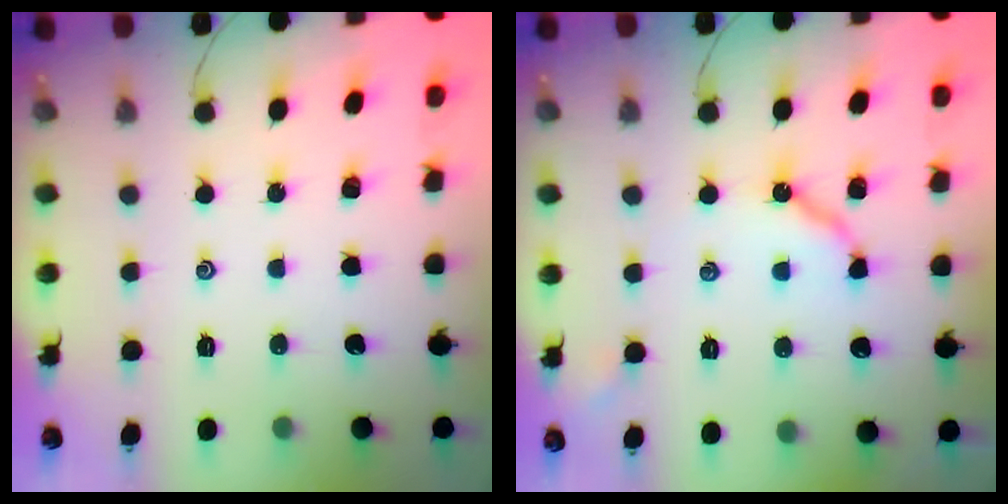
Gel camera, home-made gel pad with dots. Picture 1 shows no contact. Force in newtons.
{"total": 7.2, "press": 7.1, "slide": 0.9}